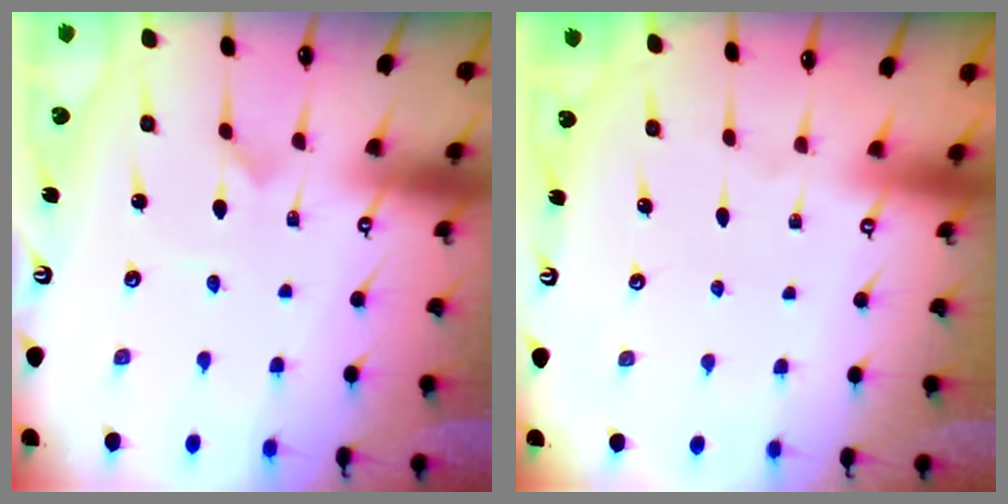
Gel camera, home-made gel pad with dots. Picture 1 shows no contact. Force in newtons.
{"total": 0.0}